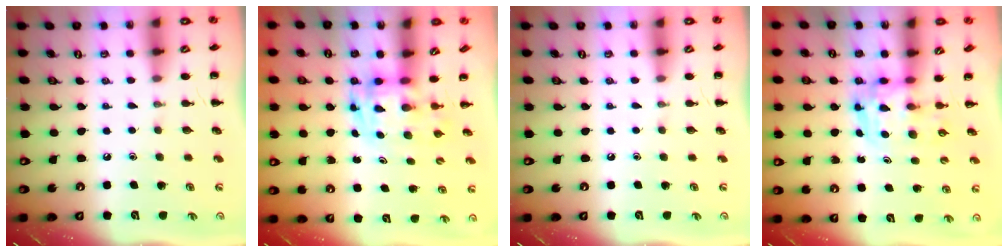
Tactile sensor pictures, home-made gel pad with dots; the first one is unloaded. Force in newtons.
{"total": 3.4, "press": 3.3, "slide": 0.6}
{"total": 0.0}
{"total": 3.5, "press": 3.4, "slide": 0.6}